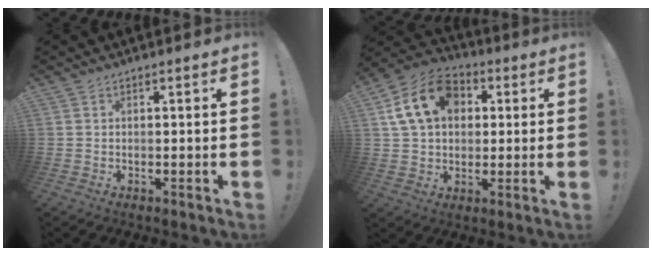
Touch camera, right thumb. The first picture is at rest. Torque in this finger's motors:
{"motor_torque": [0.83, 1.52, 1.13, 0.21, 0.14]}